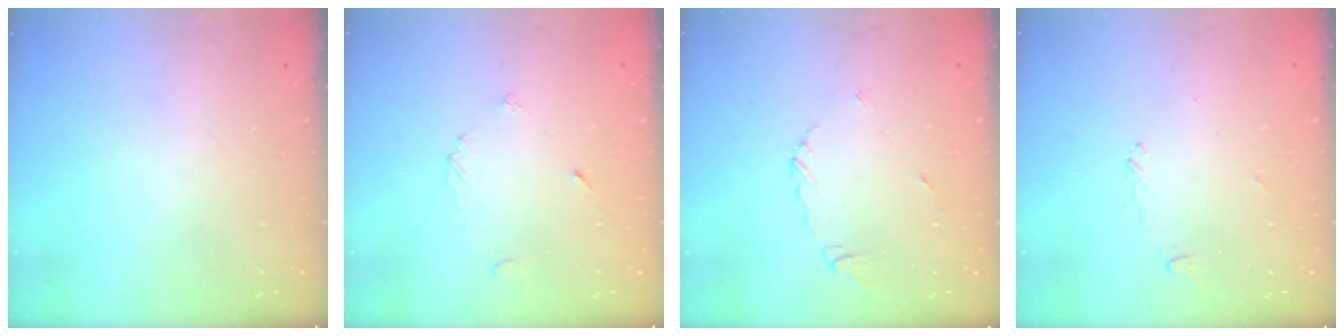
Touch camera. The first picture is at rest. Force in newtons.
{"total": 2.3, "press": 2.3, "slide": 0.2}
{"total": 6.9, "press": 6.9, "slide": 0.1}
{"total": 3.6, "press": 3.6, "slide": 0.1}